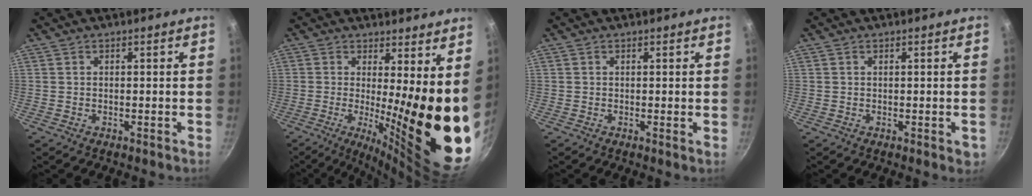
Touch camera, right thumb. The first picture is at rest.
{"total": 17.7, "force": [0.5, 3.7, 17.3], "torque": [-0.228, -0.045, 0.015]}
{"total": 0.5, "force": [0.2, 0.0, 0.5], "torque": [-0.006, -0.005, -0.001]}
{"total": 1.7, "force": [-0.2, 0.8, 1.6], "torque": [-0.013, -0.002, -0.003]}